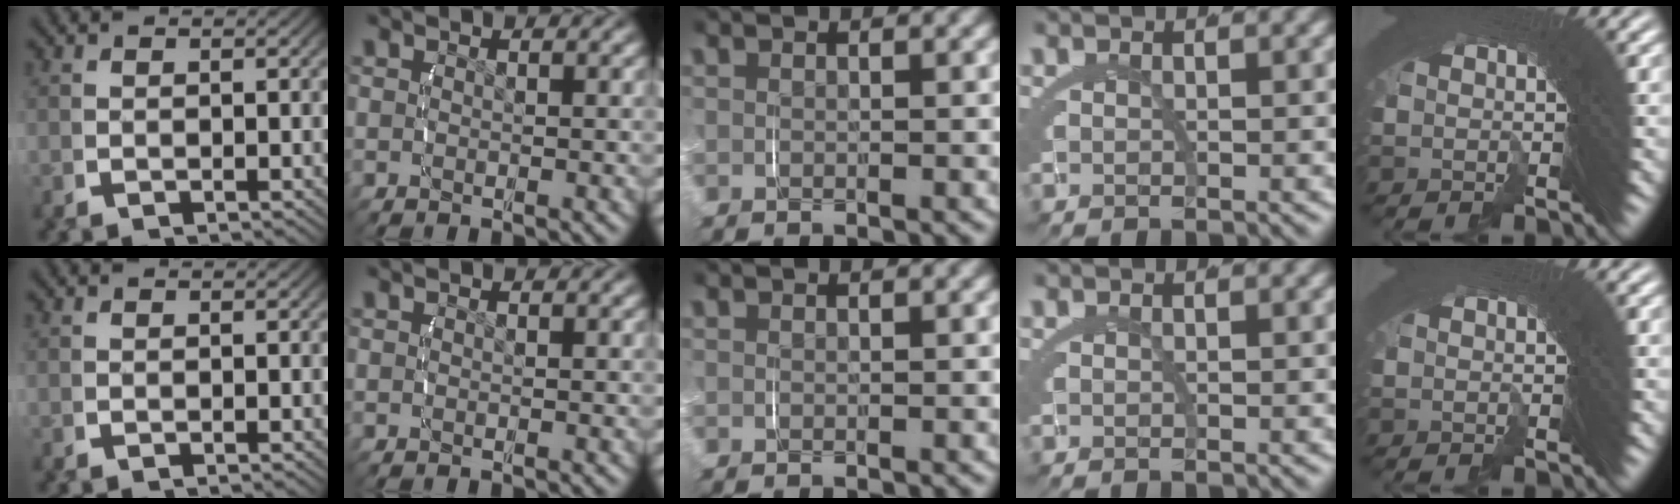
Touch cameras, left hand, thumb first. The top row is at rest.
{}